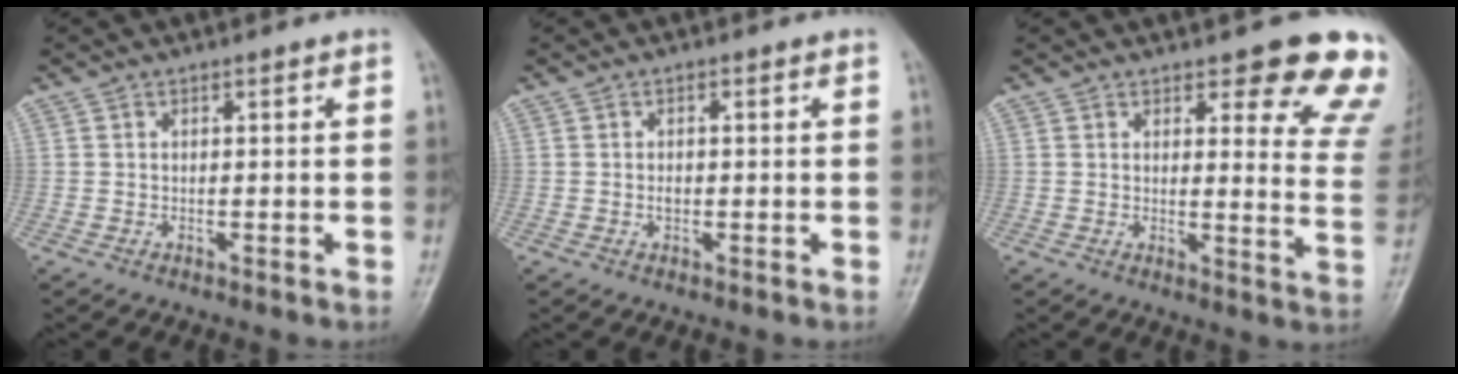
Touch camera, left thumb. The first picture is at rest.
{"total": 1.4, "force": [-0.2, 0.9, 1.0], "torque": [-0.014, 0.001, -0.003]}
{"total": 13.3, "force": [10.4, 3.9, 7.4], "torque": [-0.031, -0.068, 0.099]}